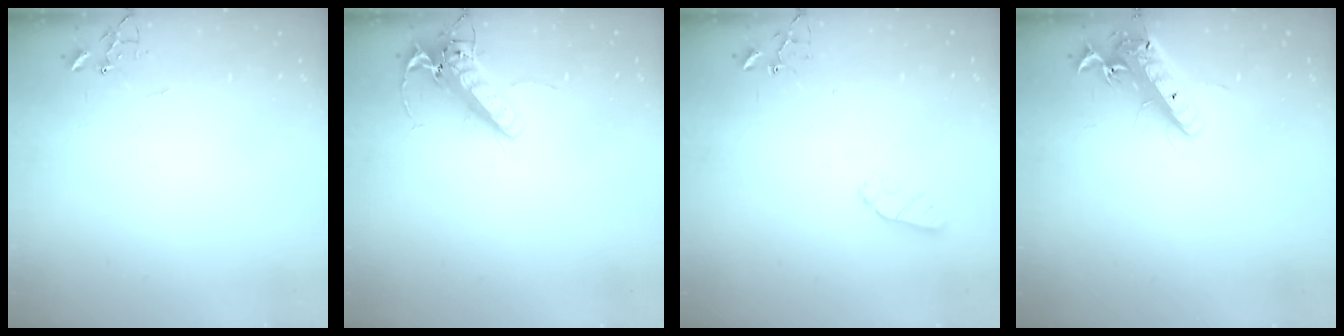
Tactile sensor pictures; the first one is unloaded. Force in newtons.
{"total": 14.8, "press": 14.5, "slide": 2.9}
{"total": 6.6, "press": 6.6, "slide": 0.2}
{"total": 15.0, "press": 14.7, "slide": 3.1}